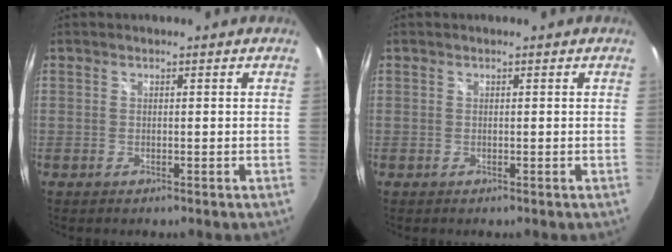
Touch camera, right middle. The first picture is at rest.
{"total": 0.0}